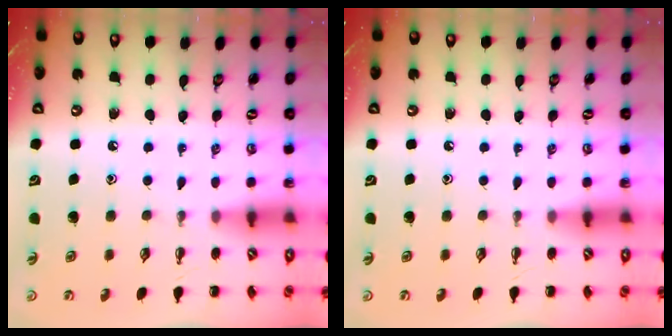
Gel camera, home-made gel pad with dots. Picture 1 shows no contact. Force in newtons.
{"total": 0.0}